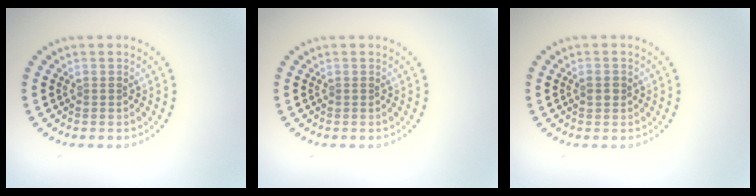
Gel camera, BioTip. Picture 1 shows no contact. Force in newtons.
{"total": 0.0}
{"total": 1.1, "press": 1.1, "slide": 0.1}